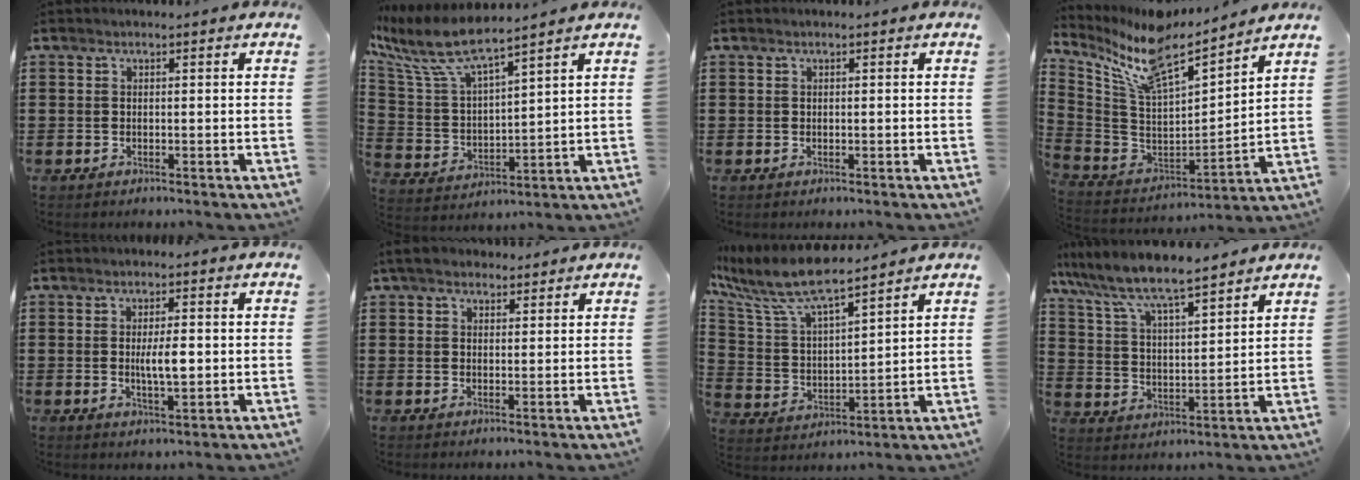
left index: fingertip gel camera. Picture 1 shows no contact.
{"total": 8.6, "force": [7.0, 1.1, 5.0], "torque": [-0.135, -0.041, 0.116]}
{"total": 0.0}
{"total": 10.5, "force": [8.3, 2.3, 6.0], "torque": [-0.151, -0.049, 0.141]}
{"total": 4.6, "force": [0.1, 1.3, 4.4], "torque": [-0.072, -0.003, -0.002]}
{"total": 3.8, "force": [3.1, 1.8, 1.3], "torque": [-0.036, 0.004, 0.059]}
{"total": 9.4, "force": [8.0, 1.1, 4.7], "torque": [-0.134, -0.043, 0.133]}
{"total": 7.1, "force": [6.5, 0.5, 2.7], "torque": [-0.082, -0.039, 0.109]}